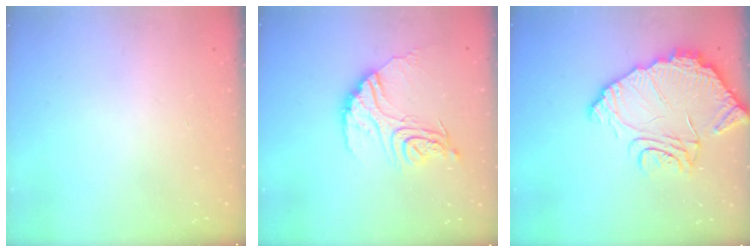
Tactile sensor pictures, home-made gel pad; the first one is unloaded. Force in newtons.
{"total": 14.8, "press": 14.7, "slide": 1.2}
{"total": 15.3, "press": 15.3, "slide": 1.4}